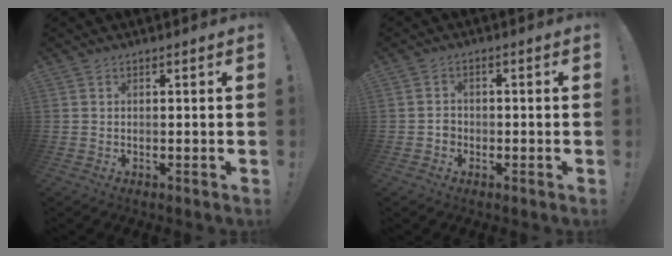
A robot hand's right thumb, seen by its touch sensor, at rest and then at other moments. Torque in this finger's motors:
{"motor_torque": [0.09, -0.19, 0.02, 0.15, 0.00]}